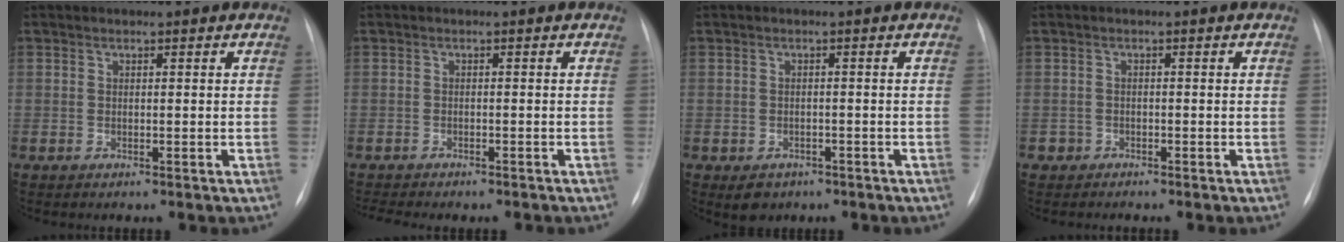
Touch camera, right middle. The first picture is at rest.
{"total": 6.4, "force": [-5.7, 1.4, 2.5], "torque": [-0.031, 0.004, -0.074]}
{"total": 3.2, "force": [-2.0, 2.3, 0.9], "torque": [-0.013, 0.003, -0.021]}
{"total": 1.3, "force": [-1.0, 0.8, -0.2], "torque": [-0.006, 0.003, -0.022]}